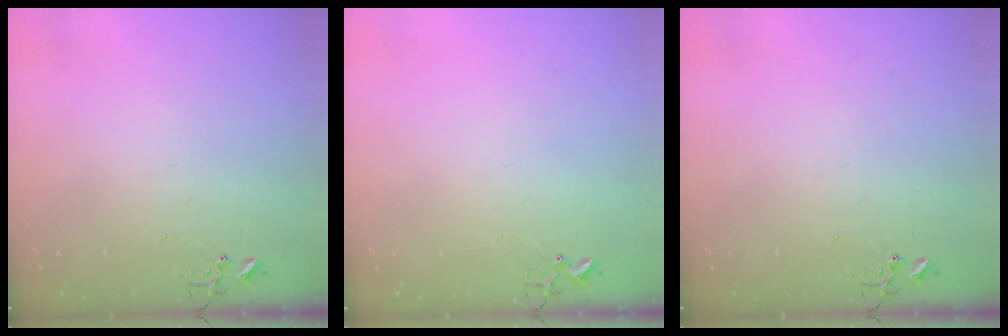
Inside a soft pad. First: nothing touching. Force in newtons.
{"total": 1.8, "press": 1.8, "slide": 0.2}
{"total": 0.0}